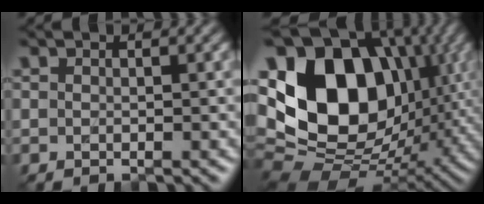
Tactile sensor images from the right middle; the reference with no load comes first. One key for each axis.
{"total": 17.0, "fx": 3.1, "fy": 12.2, "fz": 11.5, "tx": -0.222, "ty": 0.013, "tz": 0.045}